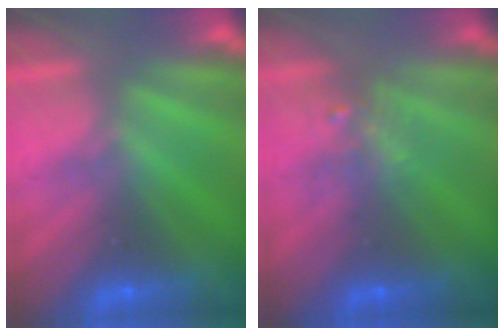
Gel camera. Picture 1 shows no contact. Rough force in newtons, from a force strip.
{"total": 2.3}